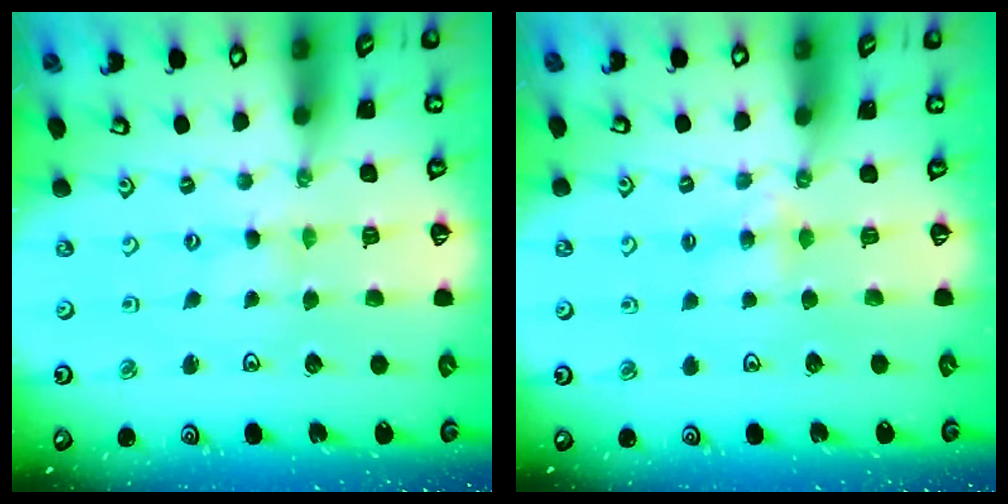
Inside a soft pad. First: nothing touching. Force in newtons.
{"total": 4.5, "press": 4.5, "slide": 0.6}